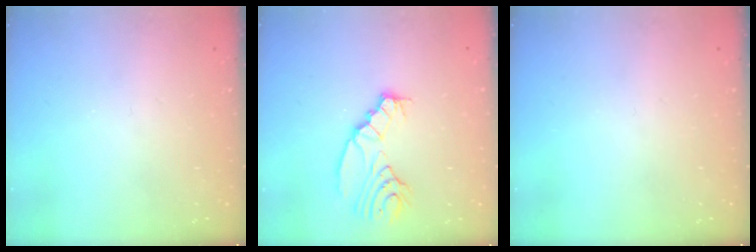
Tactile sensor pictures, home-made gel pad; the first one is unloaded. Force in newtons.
{"total": 8.5, "press": 8.4, "slide": 0.6}
{"total": 0.0}